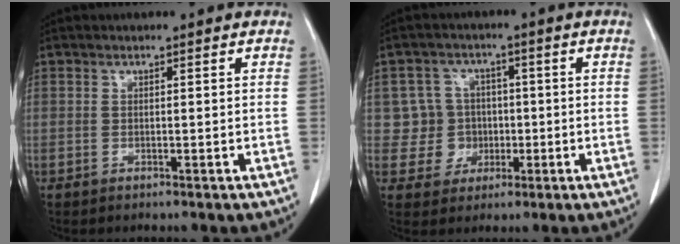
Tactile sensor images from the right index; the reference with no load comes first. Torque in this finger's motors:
{"motor_torque": [0.04, -0.01, -0.01, 0.00]}